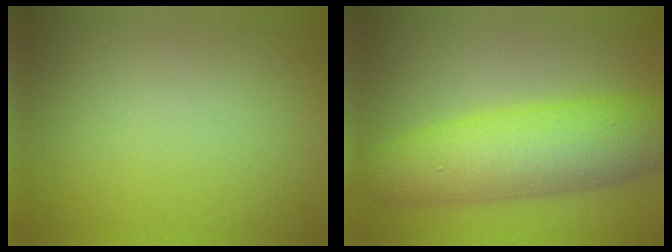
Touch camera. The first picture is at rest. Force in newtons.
{"total": 7.8, "press": 7.8, "slide": 0.1}